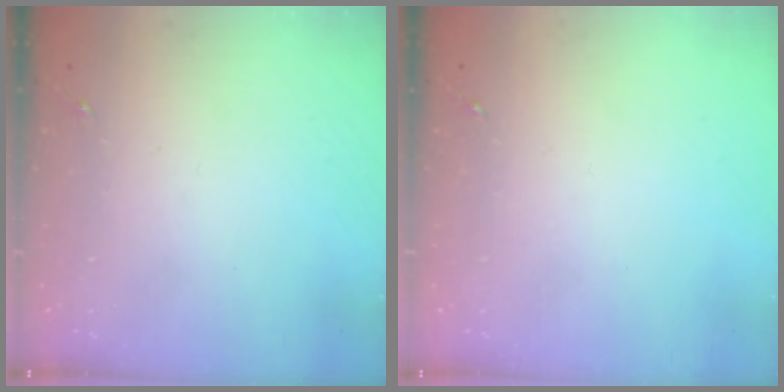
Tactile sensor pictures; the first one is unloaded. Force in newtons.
{"total": 0.0}